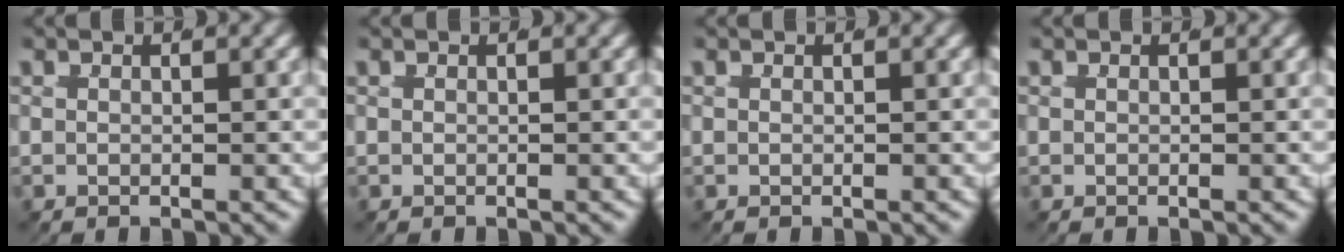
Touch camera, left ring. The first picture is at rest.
{"total": 0.0}
{"total": 0.0}
{"total": 0.0}